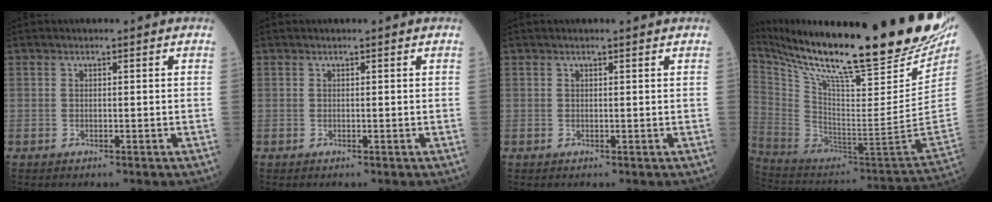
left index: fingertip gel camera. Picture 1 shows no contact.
{"total": 0.0}
{"total": 1.0, "force": [0.9, -0.2, 0.4], "torque": [-0.010, 0.002, 0.014]}
{"total": 35.8, "force": [29.0, 4.0, 20.7], "torque": [-0.369, -0.099, 0.432]}